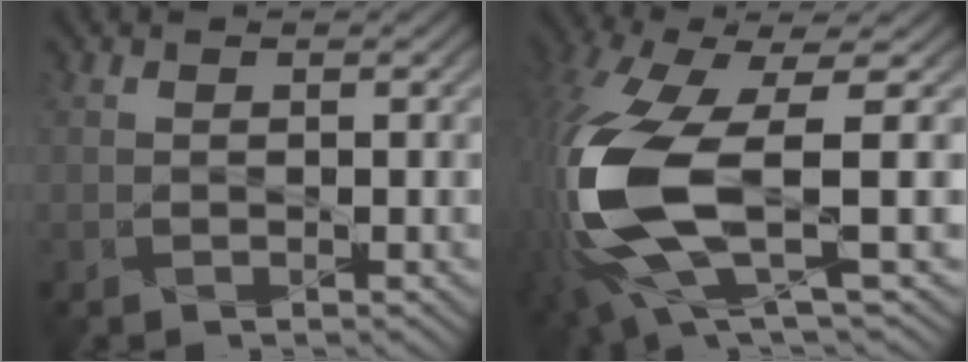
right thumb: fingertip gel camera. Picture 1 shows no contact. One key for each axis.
{"total": 15.4, "fx": -2.2, "fy": 5.4, "fz": 14.3, "tx": -0.361, "ty": -0.016, "tz": -0.035}